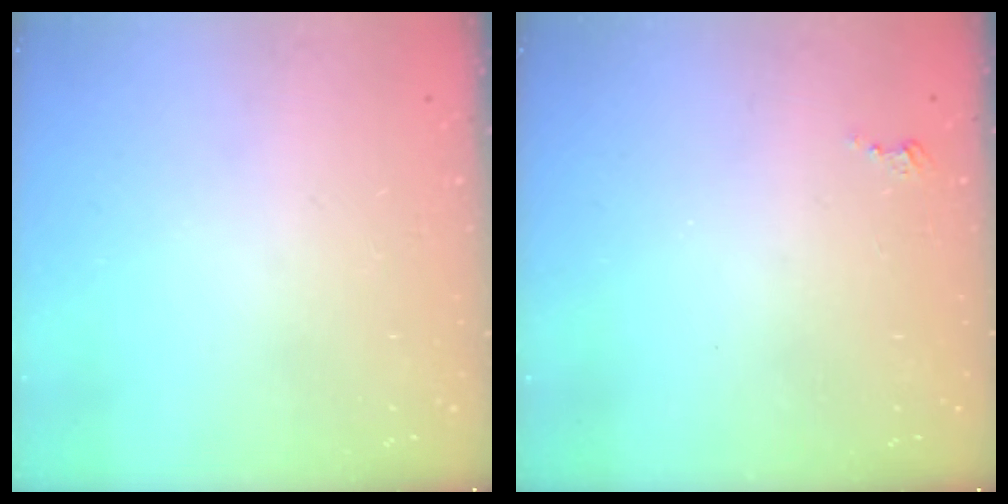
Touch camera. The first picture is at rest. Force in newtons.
{"total": 2.4, "press": 2.4, "slide": 0.4}